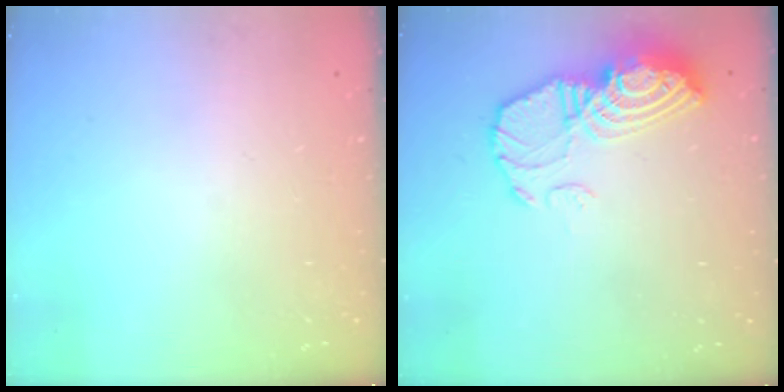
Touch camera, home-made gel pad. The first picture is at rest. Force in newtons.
{"total": 13.5, "press": 13.4, "slide": 1.3}